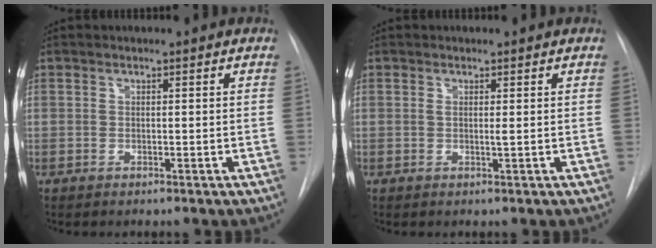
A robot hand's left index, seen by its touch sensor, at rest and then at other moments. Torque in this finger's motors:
{"motor_torque": [0.26, 0.09, 0.00, 0.00]}